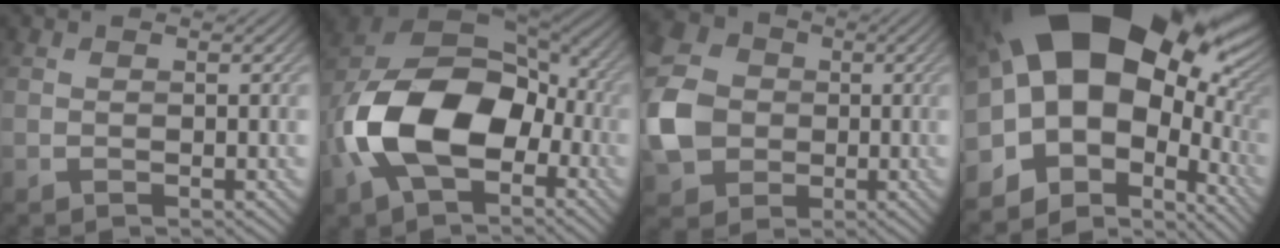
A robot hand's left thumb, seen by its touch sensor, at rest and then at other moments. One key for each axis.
{"total": 16.1, "fx": -3.9, "fy": 10.1, "fz": 11.9, "tx": -0.246, "ty": -0.013, "tz": -0.080}
{"total": 8.4, "fx": -0.7, "fy": 7.3, "fz": 4.1, "tx": -0.114, "ty": 0.001, "tz": -0.022}
{"total": 19.6, "fx": 3.7, "fy": 11.7, "fz": 15.3, "tx": -0.232, "ty": -0.020, "tz": 0.100}